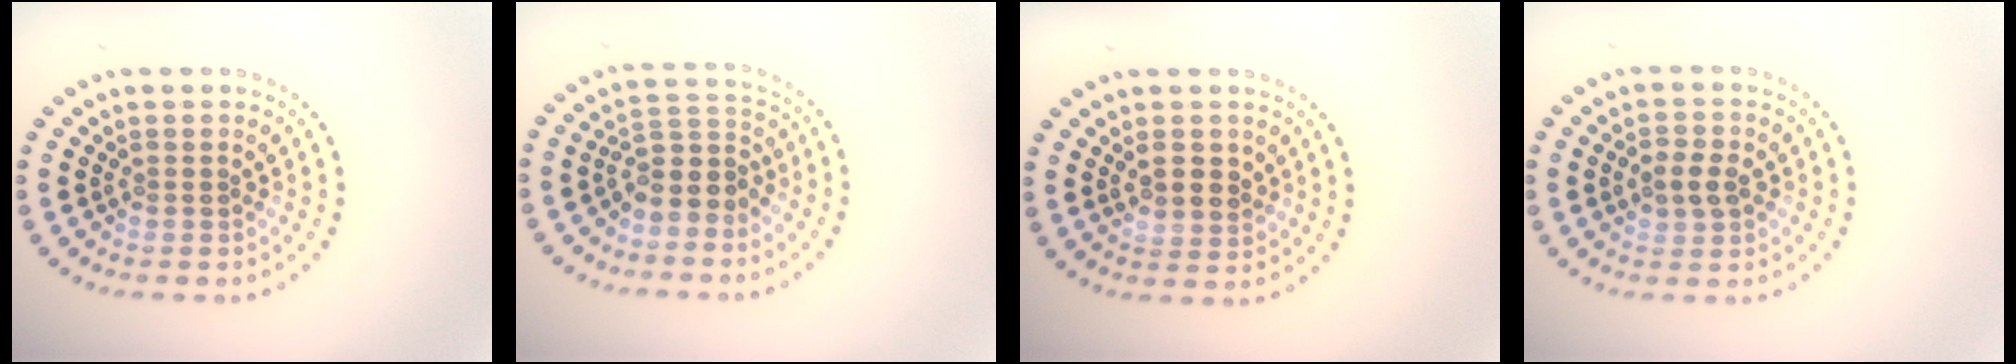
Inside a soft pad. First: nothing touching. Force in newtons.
{"total": 2.9, "press": 2.4, "slide": 1.7}
{"total": 2.6, "press": 2.6, "slide": 0.6}
{"total": 2.5, "press": 2.5, "slide": 0.2}